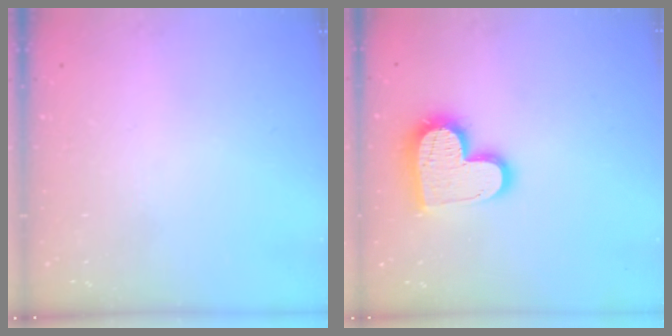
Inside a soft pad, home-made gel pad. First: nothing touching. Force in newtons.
{"total": 16.1, "press": 16.0, "slide": 1.2}